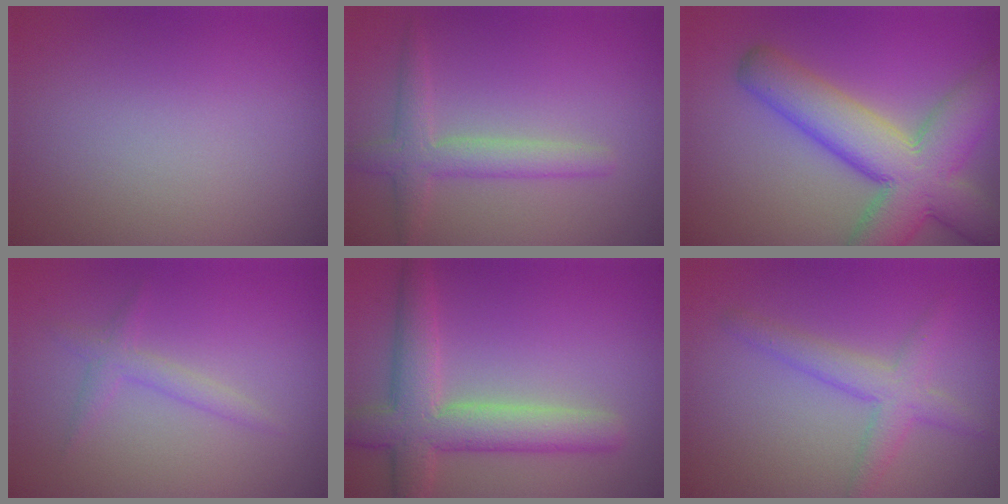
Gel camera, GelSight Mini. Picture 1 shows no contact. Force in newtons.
{"total": 2.8, "press": 2.8, "slide": 0.1}
{"total": 9.9, "press": 9.9, "slide": 0.4}
{"total": 1.5, "press": 1.5, "slide": 0.1}
{"total": 5.7, "press": 5.7, "slide": 0.4}
{"total": 3.0, "press": 3.0, "slide": 0.1}